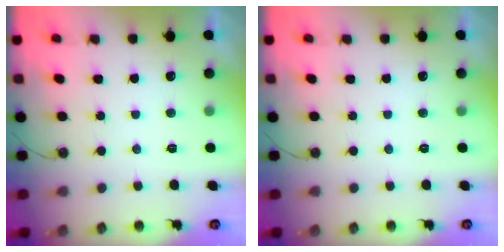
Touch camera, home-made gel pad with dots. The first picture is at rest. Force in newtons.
{"total": 0.0}